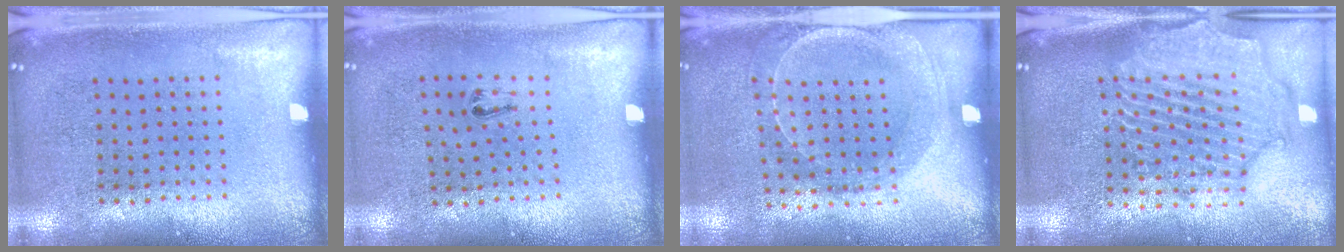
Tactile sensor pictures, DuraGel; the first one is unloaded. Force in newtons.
{"total": 0.6, "press": 0.3, "slide": 0.5}
{"total": 1.6, "press": 1.5, "slide": 0.4}
{"total": 2.3, "press": 2.2, "slide": 0.8}